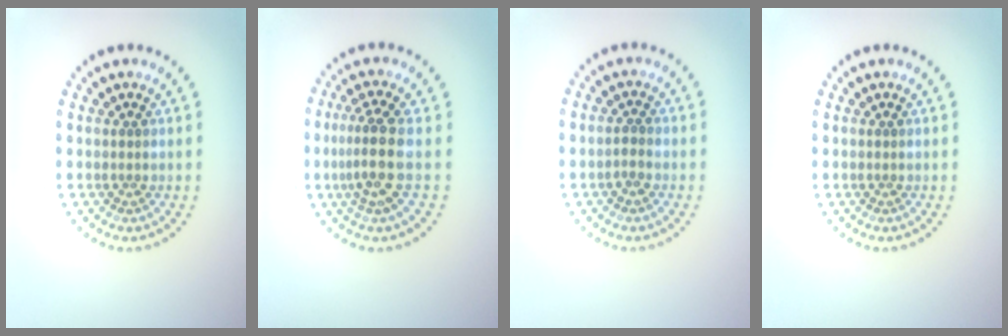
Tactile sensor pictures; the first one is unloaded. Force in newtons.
{"total": 3.3, "press": 2.4, "slide": 2.2}
{"total": 0.6, "press": 0.5, "slide": 0.2}
{"total": 0.0}